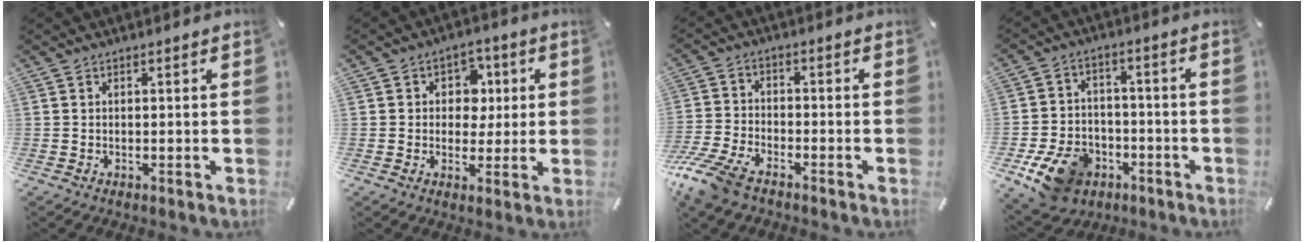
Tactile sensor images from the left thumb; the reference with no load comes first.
{"total": 7.2, "force": [0.9, 6.6, 2.9], "torque": [-0.035, 0.003, 0.012]}
{"total": 9.1, "force": [-6.9, 3.7, 4.8], "torque": [-0.113, 0.022, -0.135]}
{"total": 12.7, "force": [-6.5, 9.1, 6.1], "torque": [-0.117, 0.045, -0.111]}